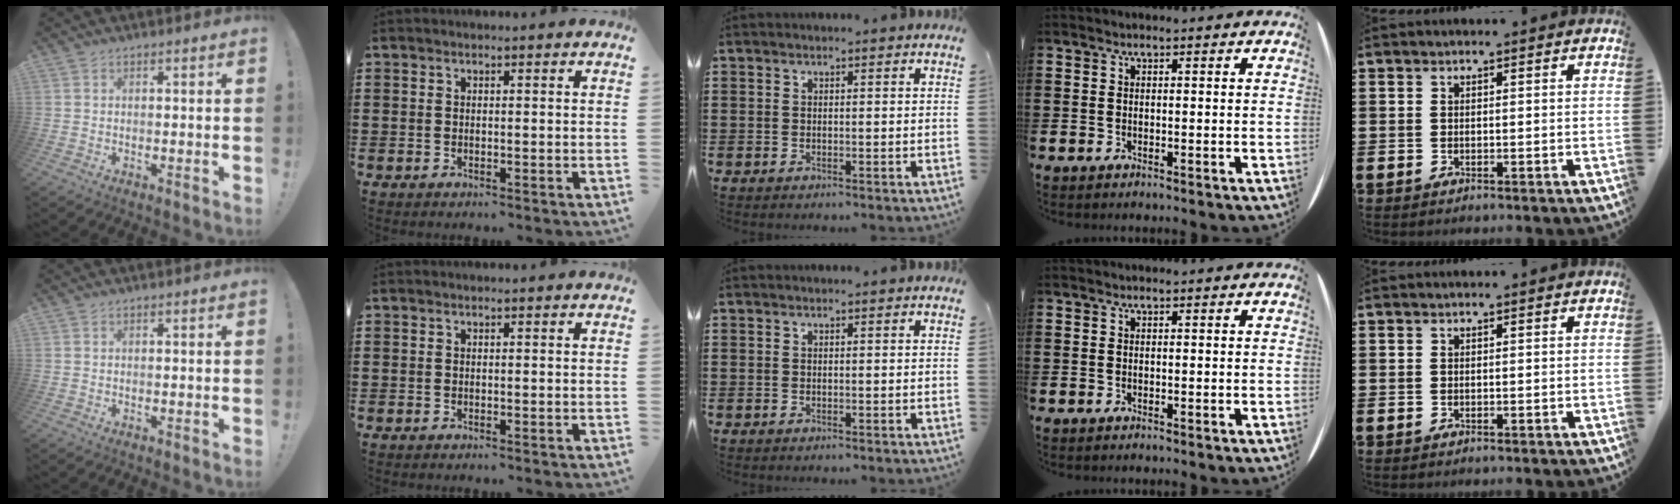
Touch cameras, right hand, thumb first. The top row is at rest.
{}